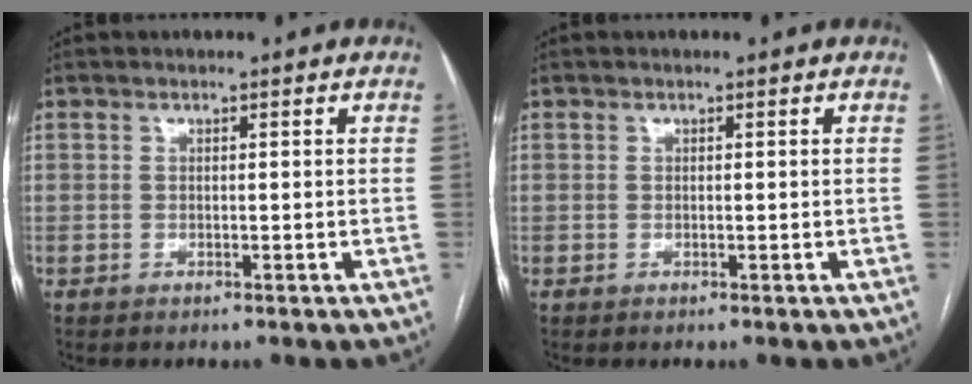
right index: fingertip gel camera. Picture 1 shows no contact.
{"total": 0.0}